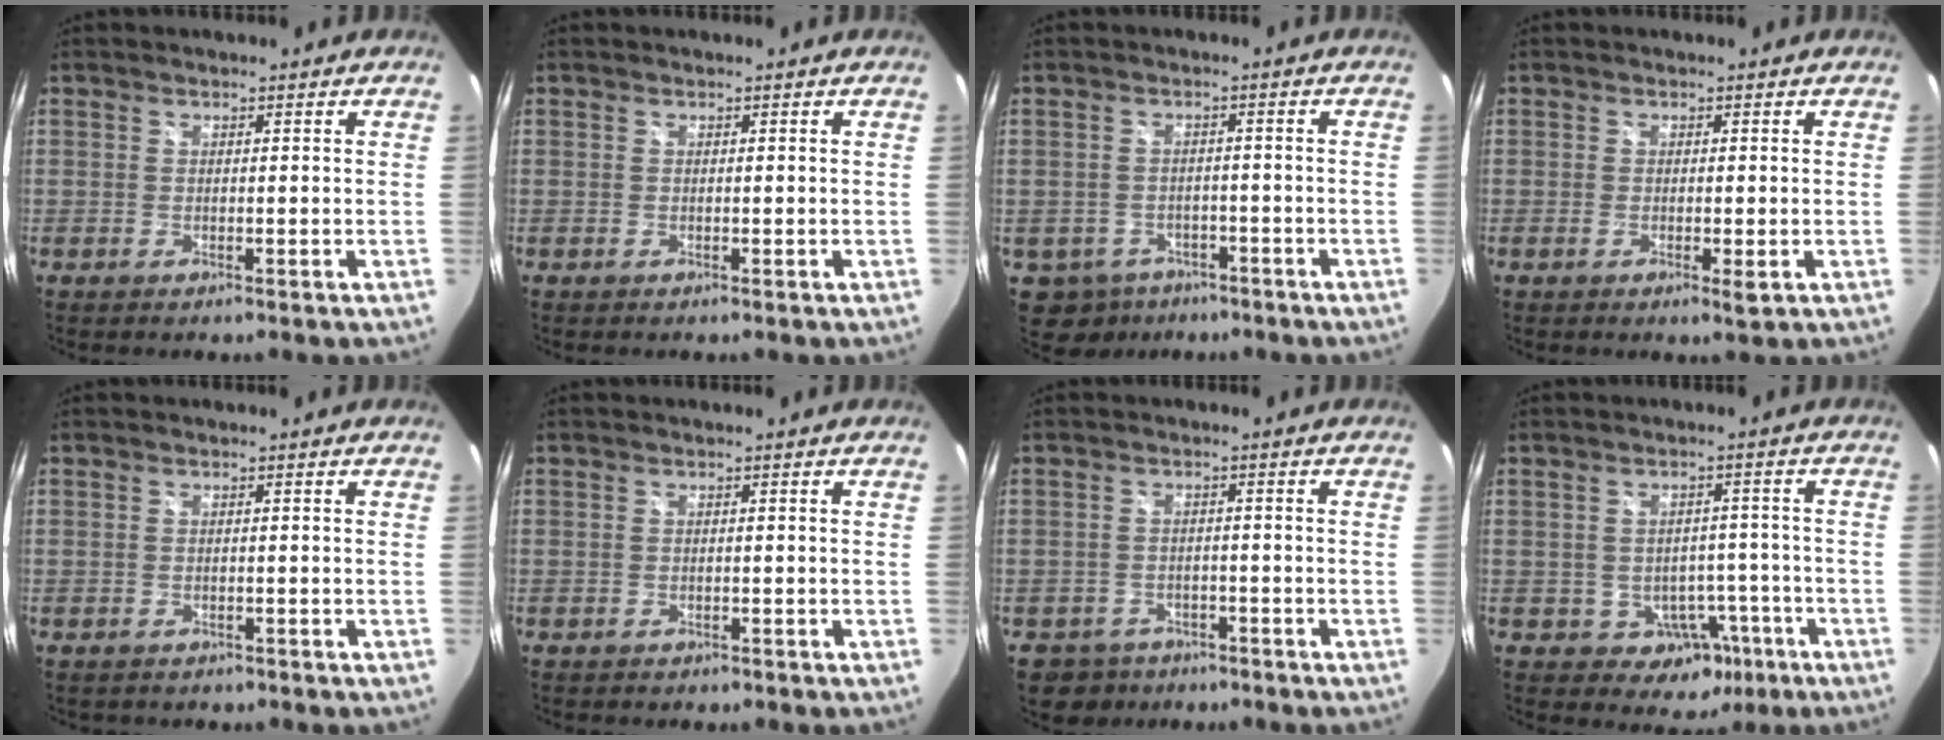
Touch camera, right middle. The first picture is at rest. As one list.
[{"total": 0.0}, {"total": 6.8, "force": [-4.2, 4.9, 2.1], "torque": [-0.059, -0.002, -0.055]}, {"total": 2.0, "force": [-0.6, 0.2, 1.9], "torque": [-0.033, -0.008, -0.009]}, {"total": 0.9, "force": [-0.8, 0.1, 0.1], "torque": [-0.005, -0.005, -0.012]}, {"total": 0.8, "force": [-0.8, -0.2, 0.1], "torque": [-0.005, -0.004, -0.013]}, {"total": 5.0, "force": [-3.7, 3.3, 0.6], "torque": [-0.025, 0.010, -0.058]}, {"total": 6.1, "force": [-3.1, 4.8, 2.1], "torque": [-0.039, 0.020, -0.020]}]